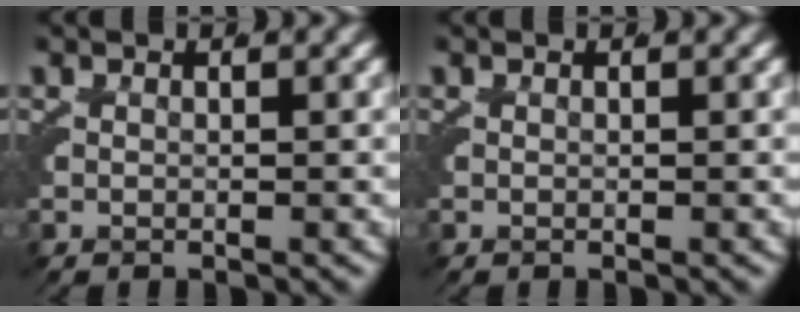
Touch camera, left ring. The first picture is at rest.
{"total": 0.0}